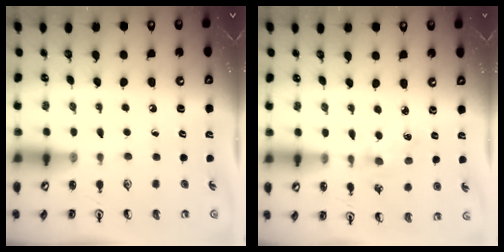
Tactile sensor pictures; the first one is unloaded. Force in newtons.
{"total": 2.7, "press": 2.7, "slide": 0.4}